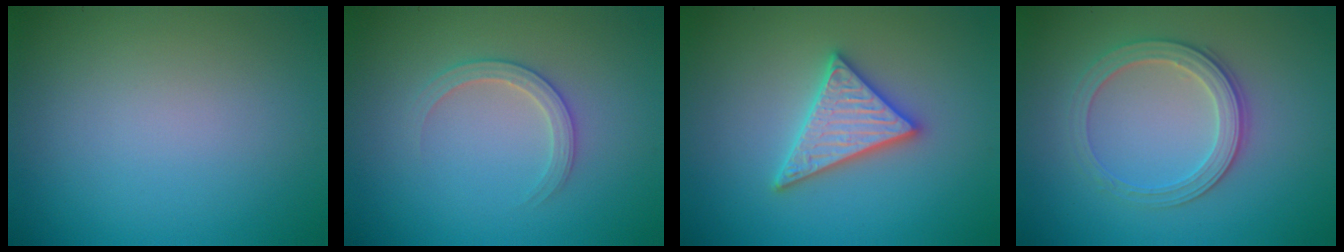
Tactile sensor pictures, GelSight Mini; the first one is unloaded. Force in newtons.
{"total": 2.2, "press": 2.2, "slide": 0.2}
{"total": 4.7, "press": 4.7, "slide": 0.6}
{"total": 3.3, "press": 3.1, "slide": 1.2}